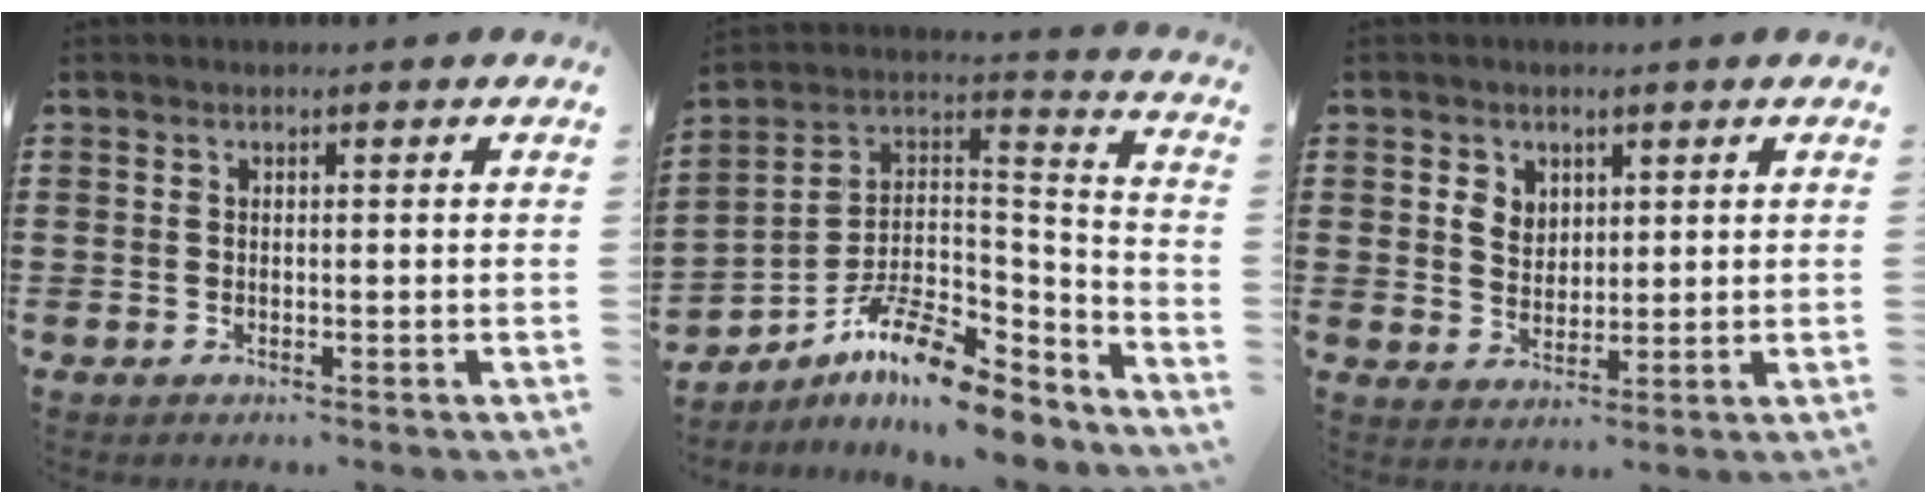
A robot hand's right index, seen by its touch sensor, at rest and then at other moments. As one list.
[{"total": 11.4, "force": [-8.6, 3.4, 6.7], "torque": [-0.129, 0.018, -0.167]}, {"total": 3.4, "force": [1.7, 2.8, 1.0], "torque": [-0.022, 0.009, 0.029]}]